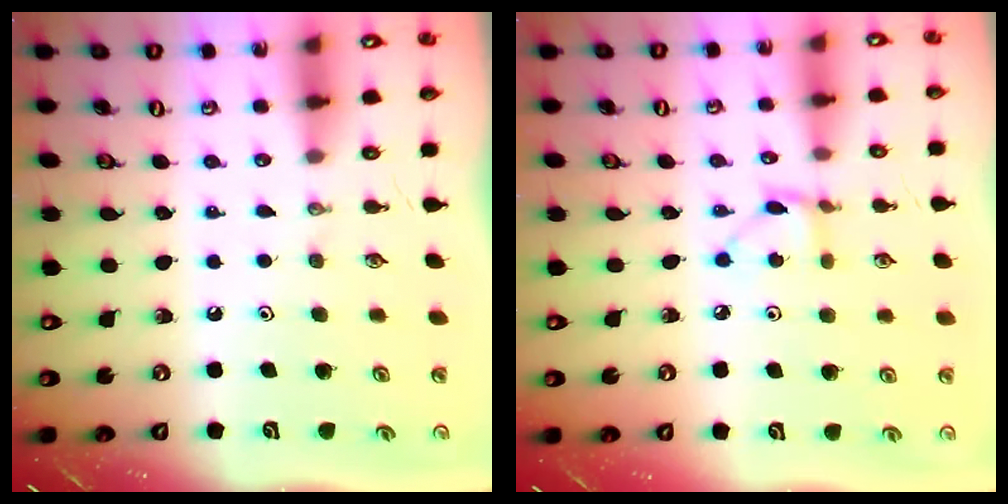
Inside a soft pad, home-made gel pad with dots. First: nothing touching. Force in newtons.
{"total": 3.7, "press": 3.7, "slide": 0.4}